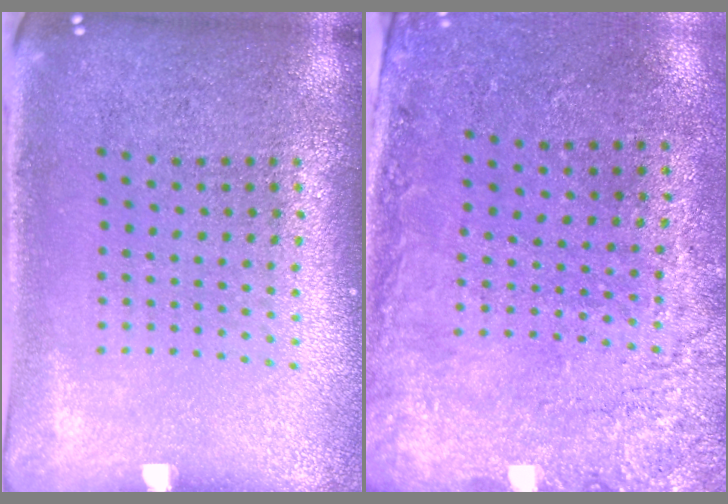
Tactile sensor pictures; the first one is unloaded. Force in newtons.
{"total": 2.7, "press": 2.0, "slide": 1.8}